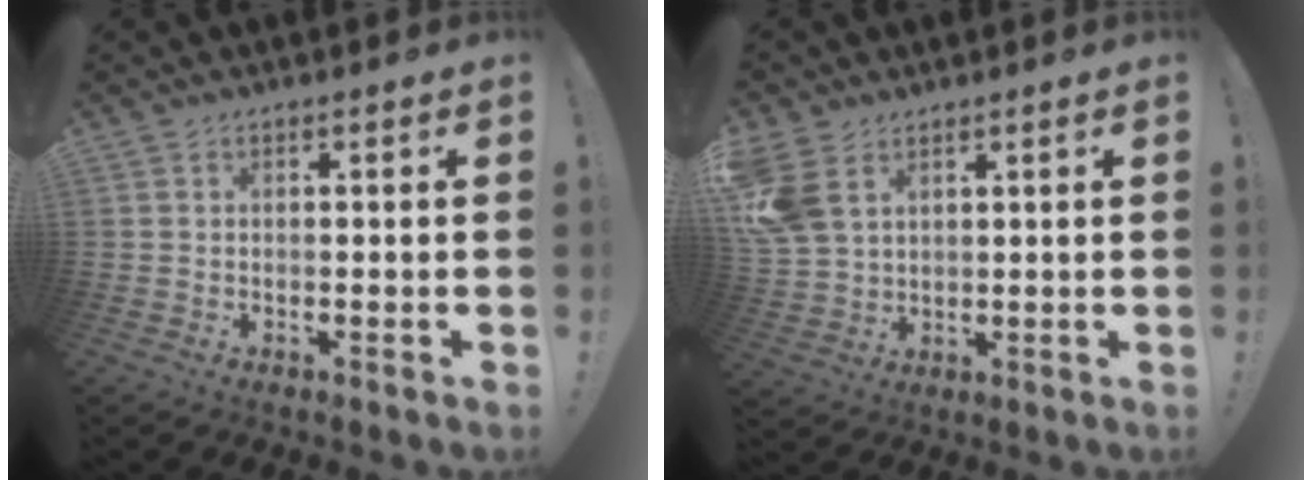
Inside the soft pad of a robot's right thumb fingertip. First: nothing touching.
{"total": 9.2, "force": [4.2, 6.4, 5.2], "torque": [-0.114, -0.009, 0.087]}